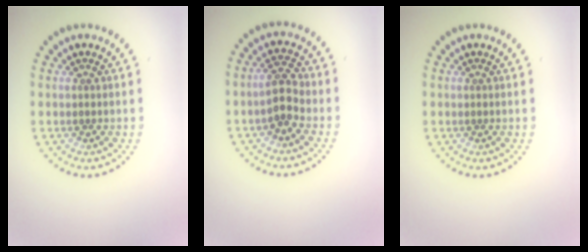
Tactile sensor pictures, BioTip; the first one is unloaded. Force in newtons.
{"total": 2.6, "press": 2.5, "slide": 0.8}
{"total": 0.0}